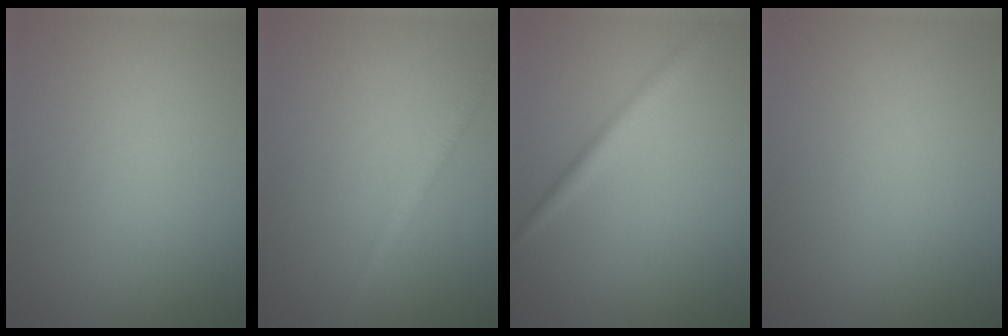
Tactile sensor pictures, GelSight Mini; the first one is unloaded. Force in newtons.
{"total": 1.5, "press": 1.5, "slide": 0.1}
{"total": 1.9, "press": 1.9, "slide": 0.1}
{"total": 0.0}